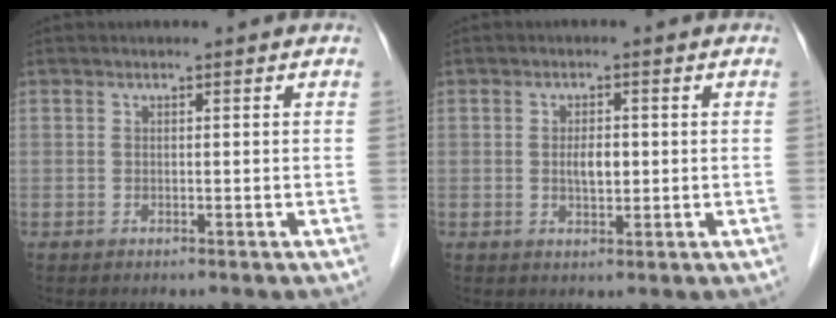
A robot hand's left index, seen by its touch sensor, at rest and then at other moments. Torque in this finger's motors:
{"motor_torque": [0.48, 0.39, 0.10, 0.02]}